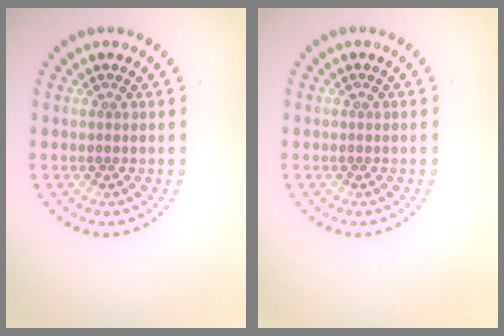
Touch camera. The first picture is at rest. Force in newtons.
{"total": 0.0}